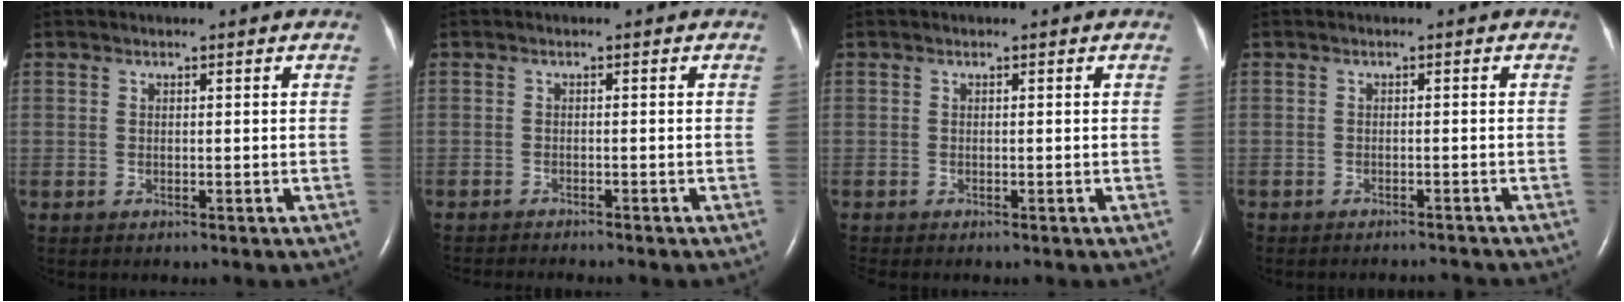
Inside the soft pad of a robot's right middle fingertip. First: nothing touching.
{"total": 5.1, "force": [-4.7, 0.0, 1.9], "torque": [-0.020, -0.010, -0.067]}
{"total": 0.5, "force": [-0.5, -0.1, 0.1], "torque": [-0.004, -0.001, -0.012]}
{"total": 2.8, "force": [-2.8, 0.1, 0.0], "torque": [0.003, -0.009, -0.040]}